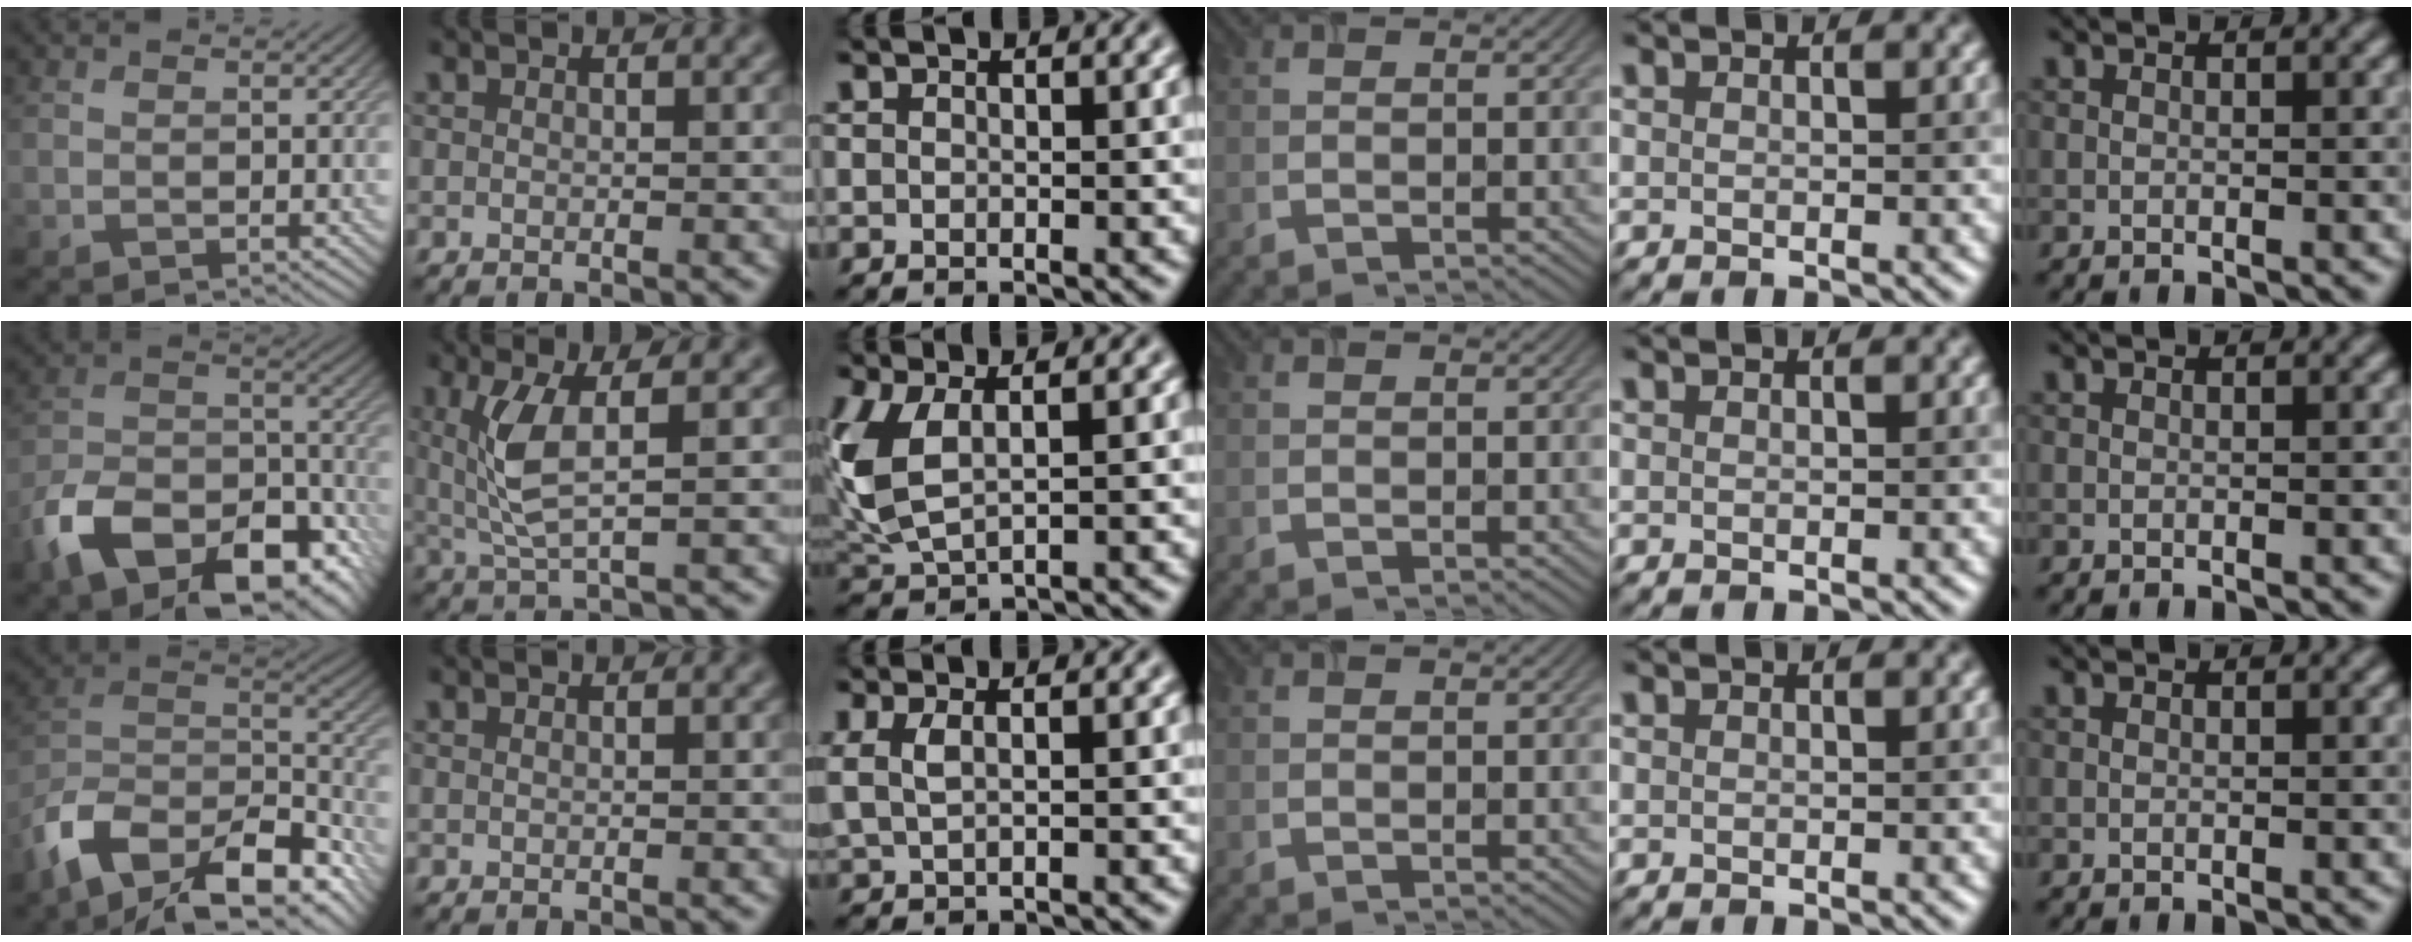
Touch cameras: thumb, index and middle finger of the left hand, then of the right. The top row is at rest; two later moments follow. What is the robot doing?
{"motion": "lift_and_place", "object": "timer"}